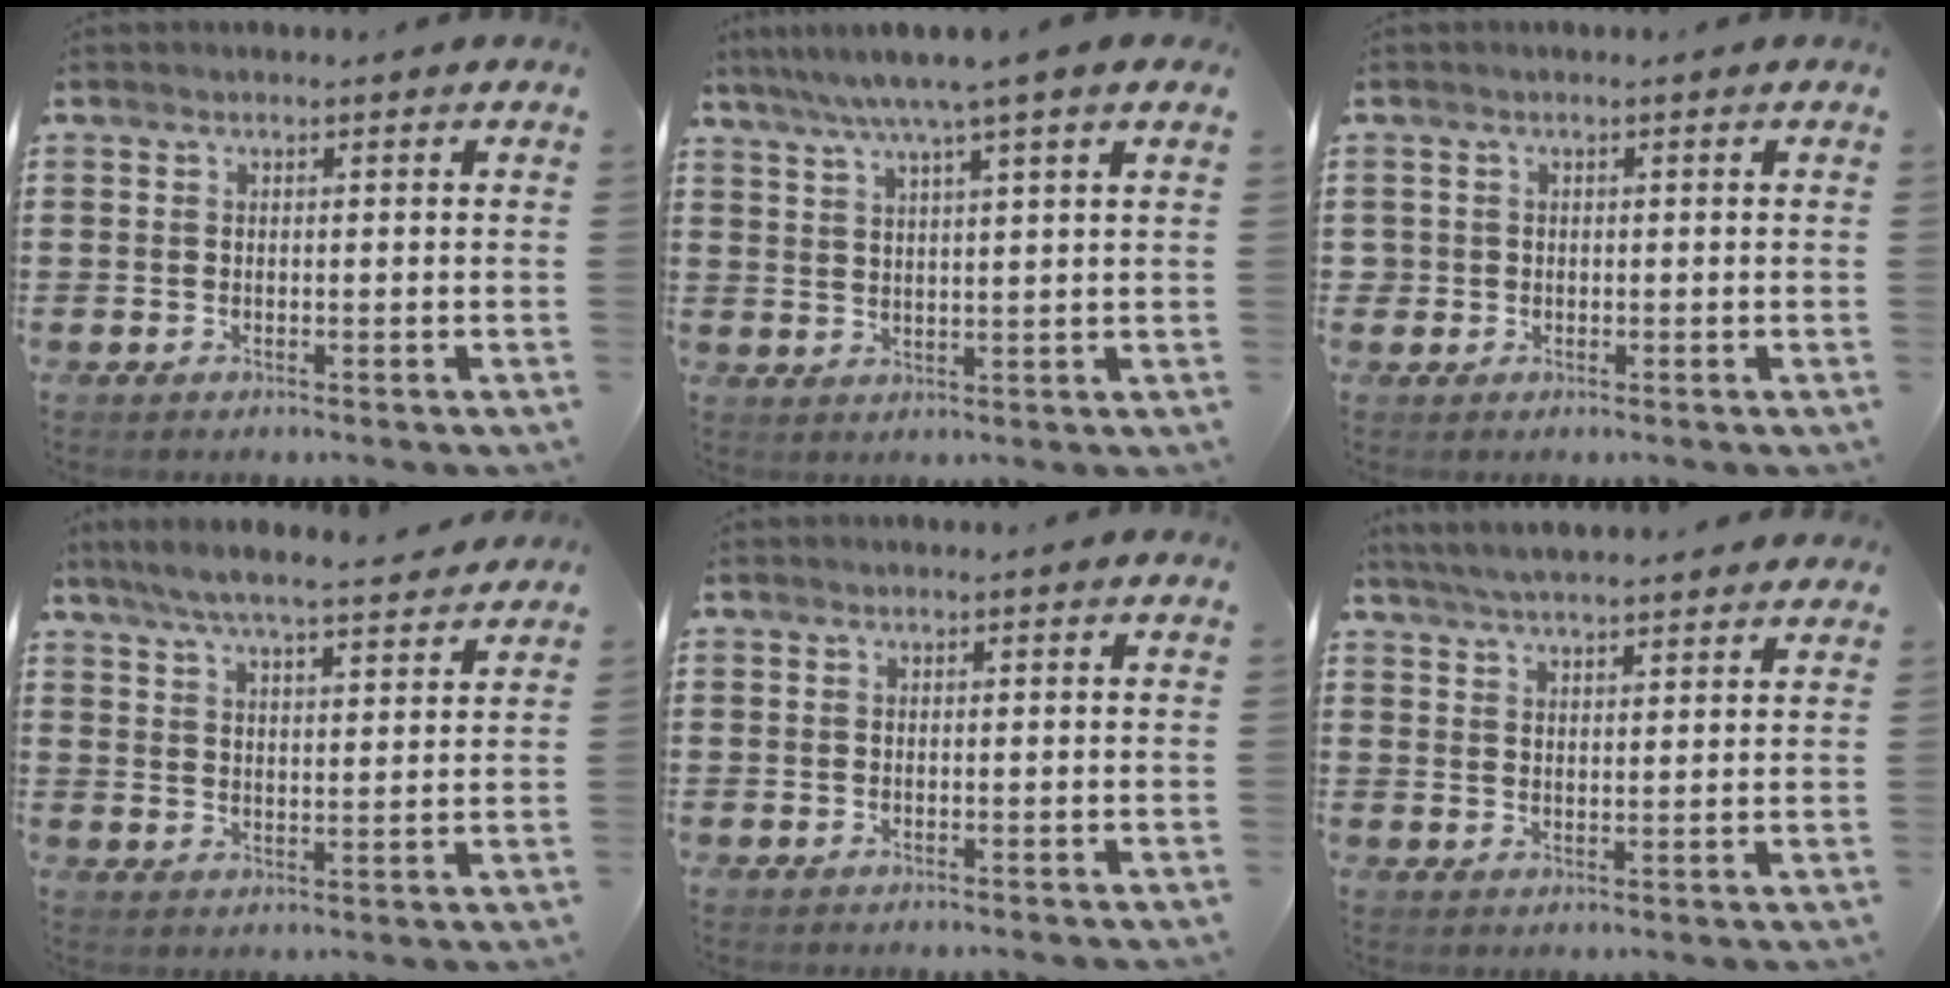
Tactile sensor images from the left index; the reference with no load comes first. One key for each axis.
{"total": 5.7, "fx": 4.2, "fy": -0.7, "fz": 3.7, "tx": -0.084, "ty": -0.014, "tz": 0.070}
{"total": 1.1, "fx": 0.0, "fy": 1.1, "fz": 0.1, "tx": -0.007, "ty": 0.005, "tz": -0.001}
{"total": 5.8, "fx": 5.3, "fy": 0.0, "fz": 2.3, "tx": -0.064, "ty": -0.028, "tz": 0.092}
{"total": 0.0}
{"total": 4.6, "fx": 4.4, "fy": -0.2, "fz": 1.2, "tx": -0.037, "ty": -0.015, "tz": 0.079}